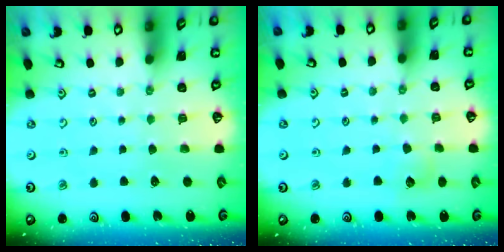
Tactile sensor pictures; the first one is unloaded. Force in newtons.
{"total": 5.2, "press": 5.2, "slide": 0.3}